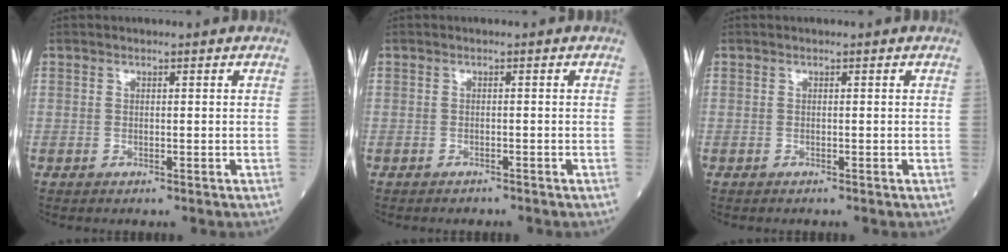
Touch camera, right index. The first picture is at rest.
{"total": 0.8, "force": [-0.8, 0.2, 0.0], "torque": [-0.004, -0.002, -0.014]}
{"total": 0.0}